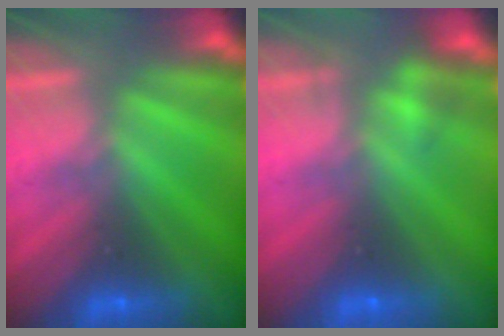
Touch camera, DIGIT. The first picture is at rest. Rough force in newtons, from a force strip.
{"total": 2.1}